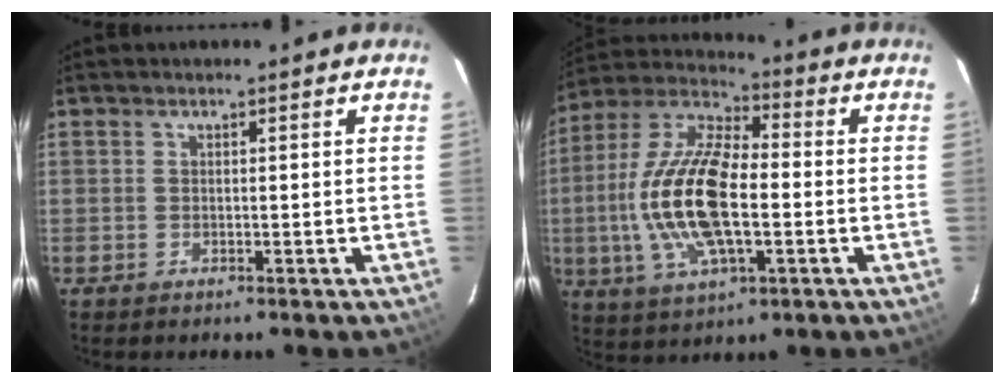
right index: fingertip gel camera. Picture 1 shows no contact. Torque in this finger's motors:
{"motor_torque": [2.14, 0.00, 1.05, 0.21]}